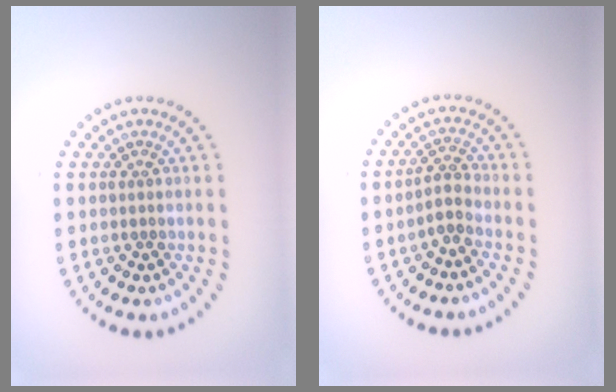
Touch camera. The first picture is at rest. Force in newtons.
{"total": 2.0, "press": 1.5, "slide": 1.3}